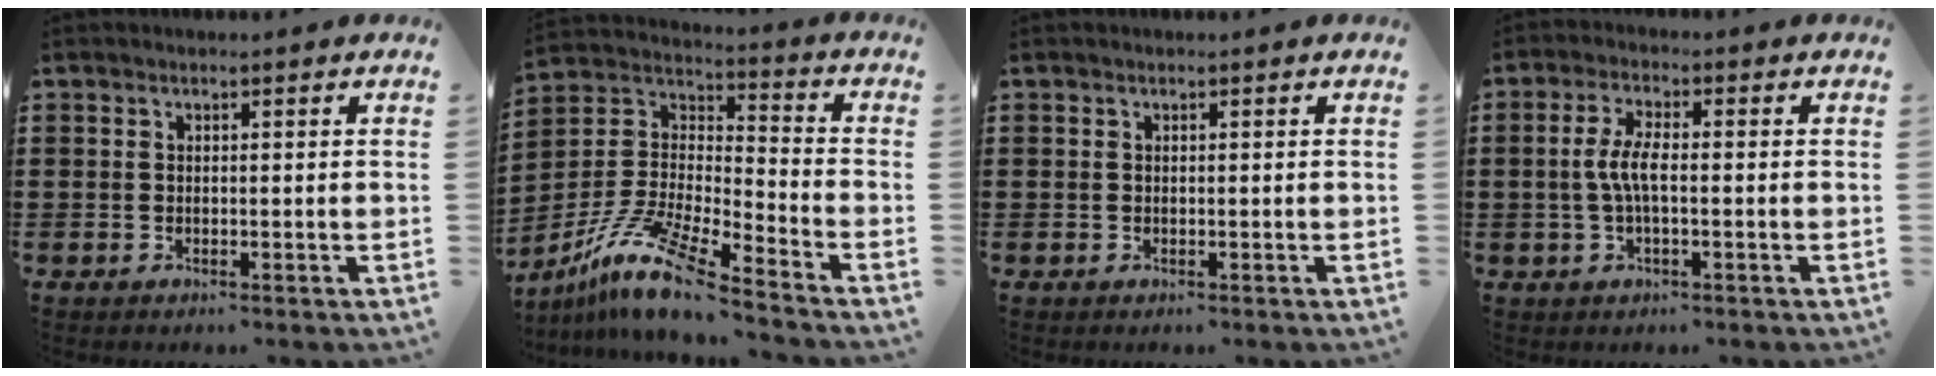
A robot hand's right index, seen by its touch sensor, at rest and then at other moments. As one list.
[{"total": 11.9, "force": [-9.6, 0.9, 6.9], "torque": [-0.160, 0.006, -0.197]}, {"total": 0.0}, {"total": 4.6, "force": [-0.7, 1.3, 4.4], "torque": [-0.101, -0.003, -0.021]}]